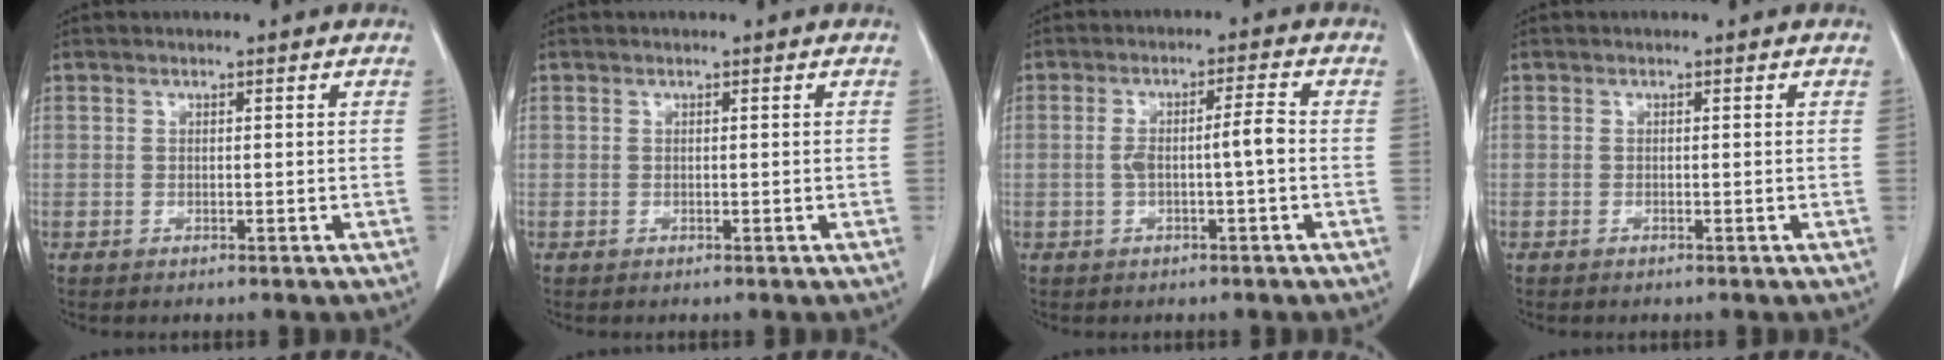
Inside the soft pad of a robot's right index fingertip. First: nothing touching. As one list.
[{"total": 0.0}, {"total": 4.4, "force": [-0.6, 0.3, 4.4], "torque": [-0.080, 0.018, -0.002]}, {"total": 0.0}]